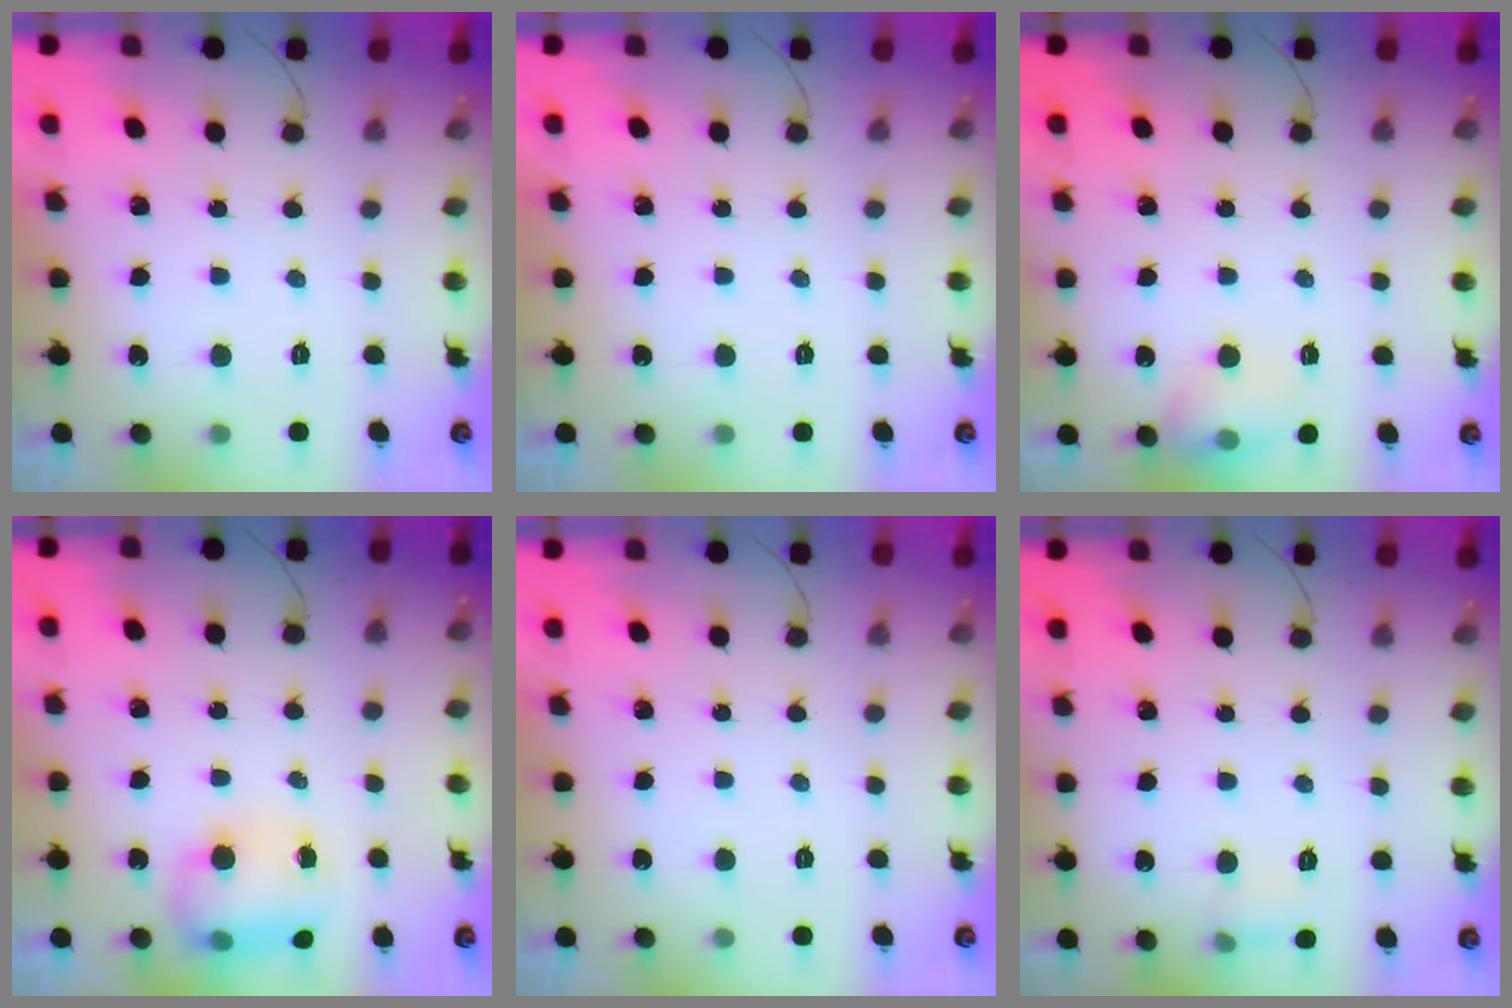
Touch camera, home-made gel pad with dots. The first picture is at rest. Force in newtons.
{"total": 0.0}
{"total": 9.2, "press": 9.1, "slide": 1.4}
{"total": 8.8, "press": 8.4, "slide": 2.8}
{"total": 0.0}
{"total": 5.0, "press": 4.7, "slide": 1.7}